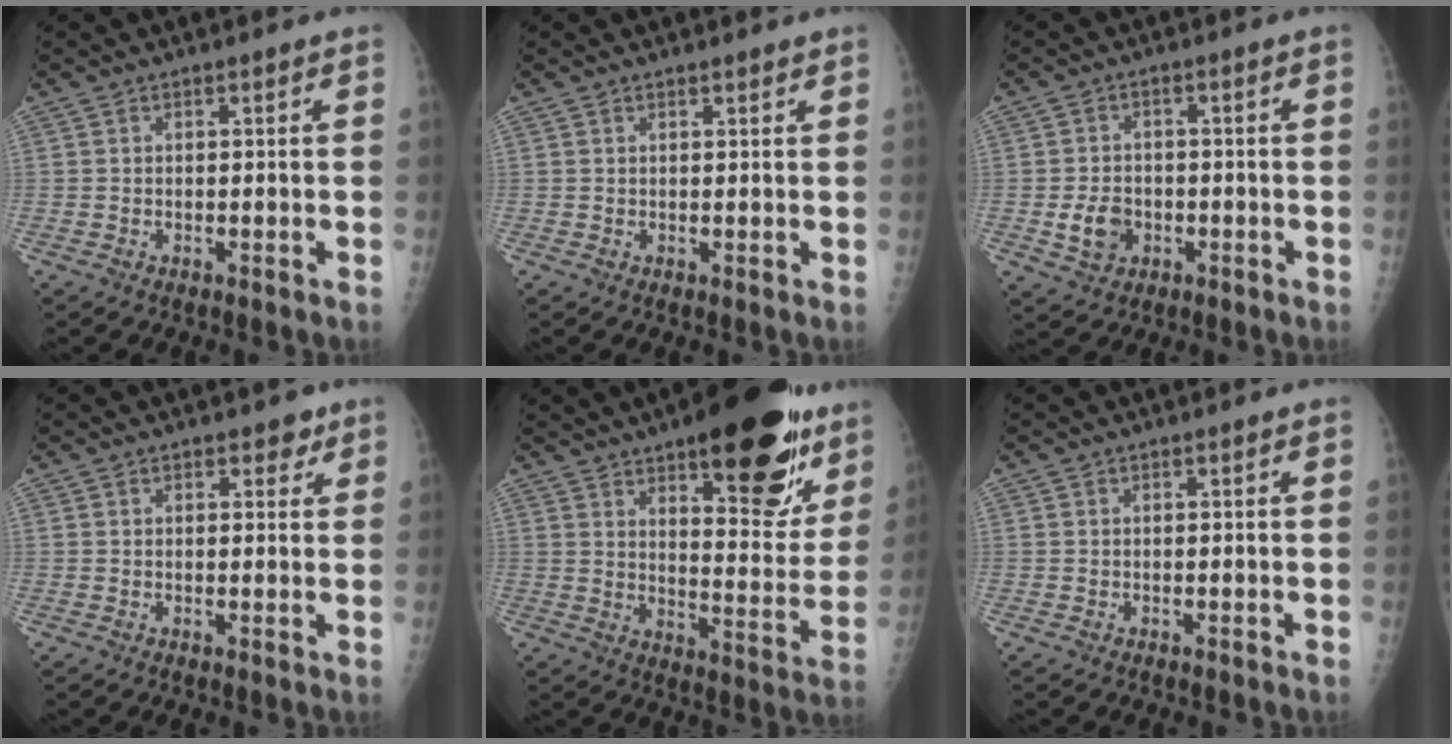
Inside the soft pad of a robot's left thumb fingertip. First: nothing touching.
{"total": 1.1, "force": [0.9, 0.3, 0.5], "torque": [-0.005, -0.002, 0.013]}
{"total": 5.5, "force": [-1.5, 4.3, 3.0], "torque": [-0.042, 0.008, -0.023]}
{"total": 2.6, "force": [1.7, 1.5, 1.3], "torque": [0.001, -0.006, 0.020]}
{"total": 24.4, "force": [14.2, 8.8, 17.8], "torque": [-0.191, -0.063, 0.200]}
{"total": 0.0}